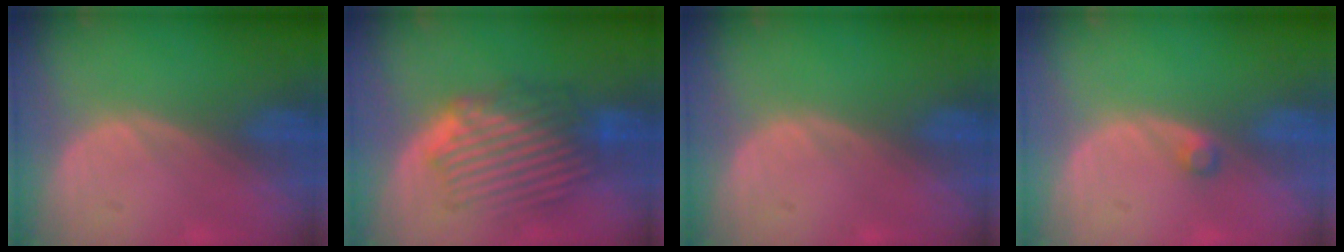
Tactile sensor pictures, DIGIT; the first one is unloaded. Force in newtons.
{"total": 8.9, "press": 8.3, "slide": 3.2}
{"total": 0.0}
{"total": 1.2, "press": 1.2, "slide": 0.2}